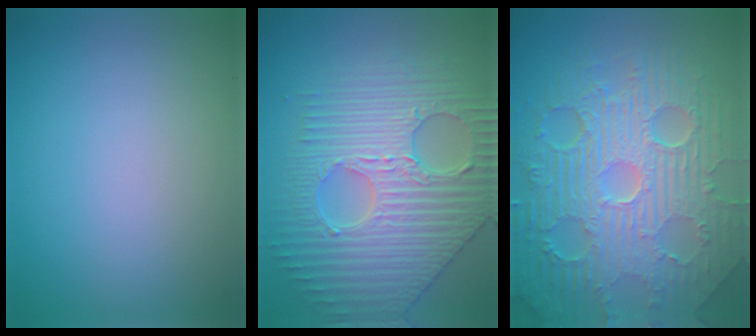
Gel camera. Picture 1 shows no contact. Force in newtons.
{"total": 8.2, "press": 6.7, "slide": 4.6}
{"total": 11.8, "press": 7.5, "slide": 9.0}